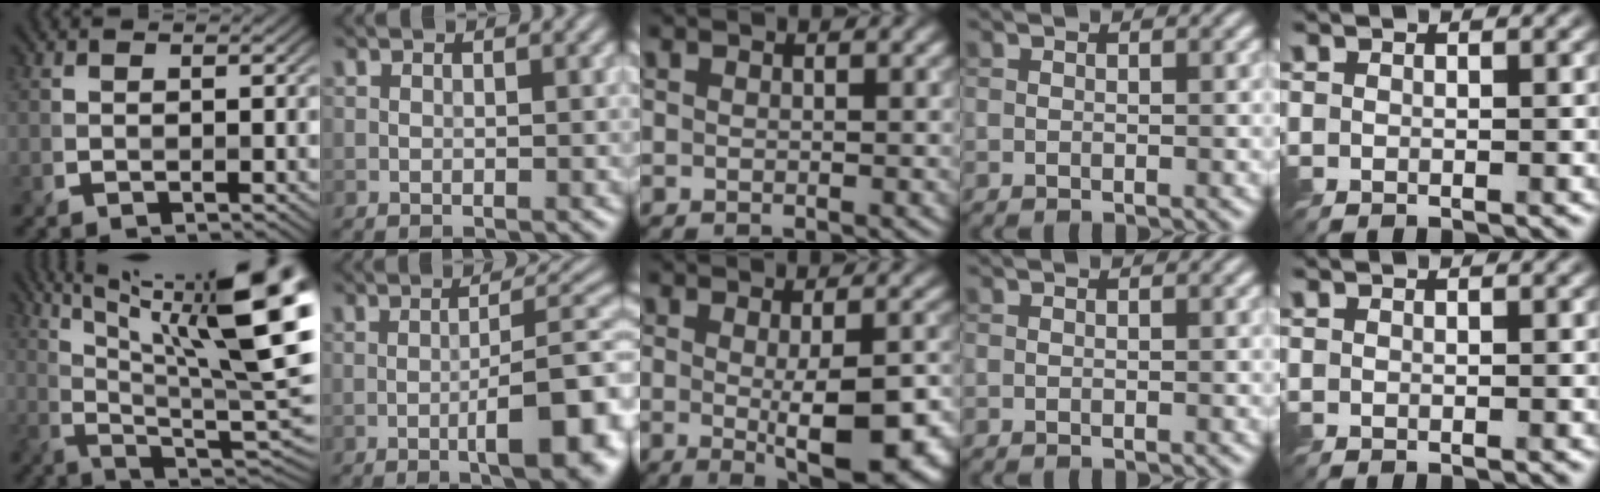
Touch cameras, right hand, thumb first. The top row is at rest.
{"thumb": {"total": 19.2, "force": [8.4, 5.3, 16.4], "torque": [-0.239, 0.010, 0.139]}, "index": {"total": 8.8, "force": [-3.1, 2.2, 7.9], "torque": [-0.105, 0.009, -0.045]}, "middle": {"total": 8.2, "force": [-1.4, 2.5, 7.6], "torque": [-0.104, -0.019, -0.012]}}